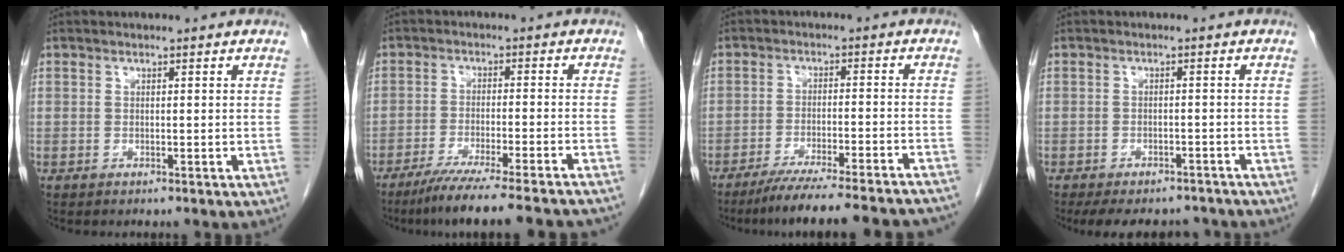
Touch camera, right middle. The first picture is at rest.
{"total": 17.4, "force": [-15.3, -0.4, 8.2], "torque": [-0.100, -0.044, -0.218]}
{"total": 20.9, "force": [-19.1, 0.2, 8.5], "torque": [-0.085, -0.029, -0.255]}
{"total": 10.8, "force": [-9.3, 4.2, 3.6], "torque": [-0.062, 0.003, -0.116]}